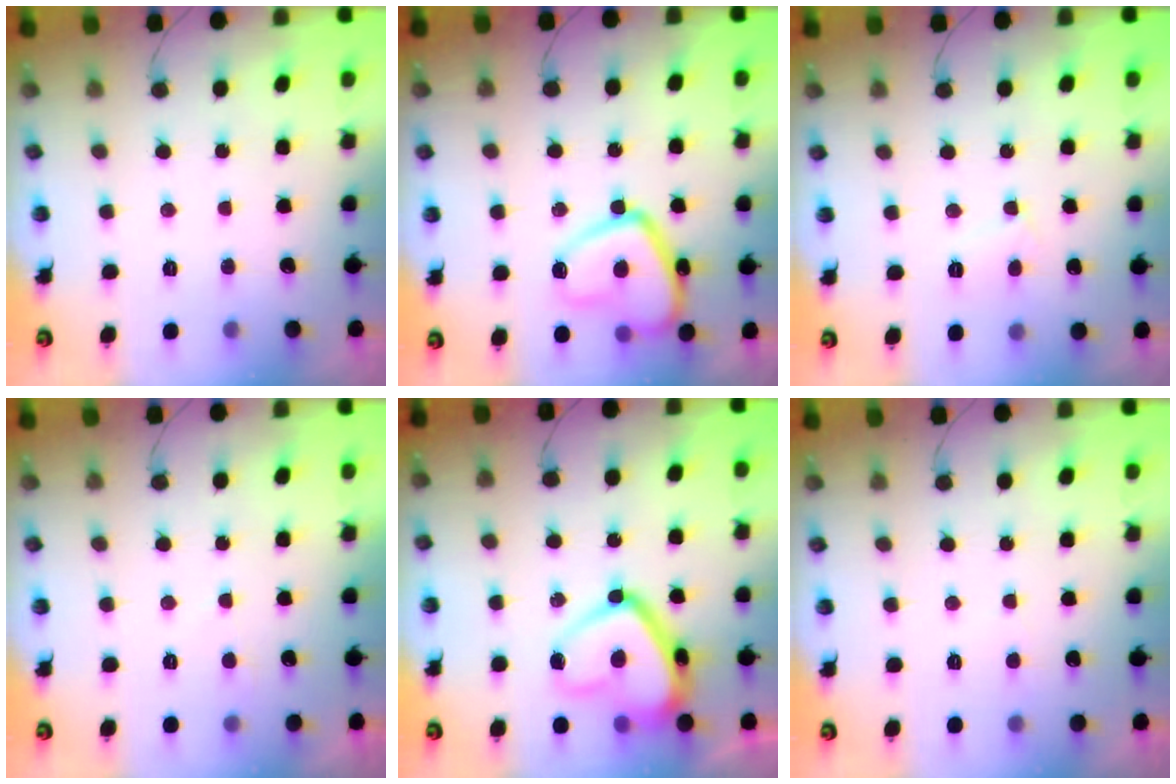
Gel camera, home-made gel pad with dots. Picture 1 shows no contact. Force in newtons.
{"total": 14.7, "press": 14.6, "slide": 1.4}
{"total": 3.4, "press": 3.4, "slide": 0.3}
{"total": 2.0, "press": 1.9, "slide": 0.3}
{"total": 16.7, "press": 16.7, "slide": 1.5}
{"total": 3.0, "press": 3.0, "slide": 0.3}